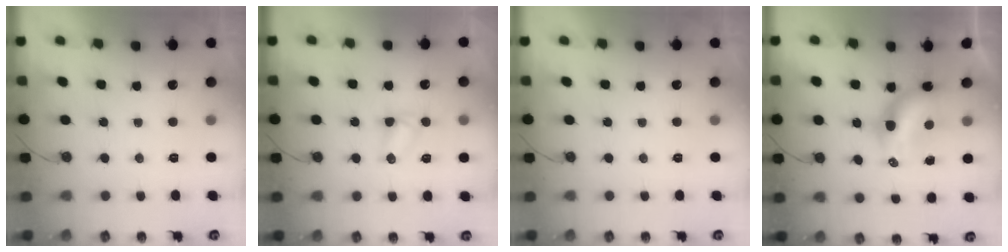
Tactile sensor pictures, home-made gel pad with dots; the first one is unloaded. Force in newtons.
{"total": 4.2, "press": 4.2, "slide": 0.5}
{"total": 0.0}
{"total": 8.9, "press": 8.1, "slide": 3.8}